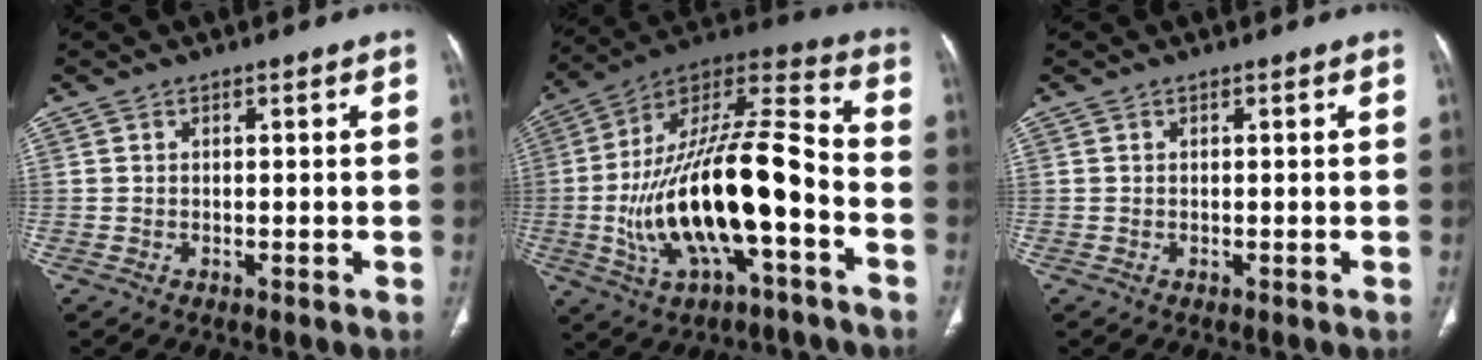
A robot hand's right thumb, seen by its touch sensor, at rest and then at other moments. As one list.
[{"total": 24.5, "force": [-6.1, 8.8, 22.1], "torque": [-0.418, 0.051, -0.095]}, {"total": 0.0}]